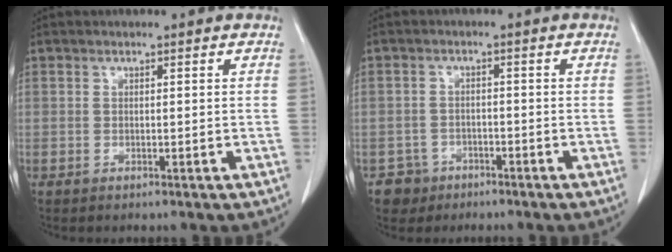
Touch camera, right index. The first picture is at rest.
{"total": 3.6, "force": [-2.0, 3.0, -0.4], "torque": [0.010, 0.013, -0.033]}